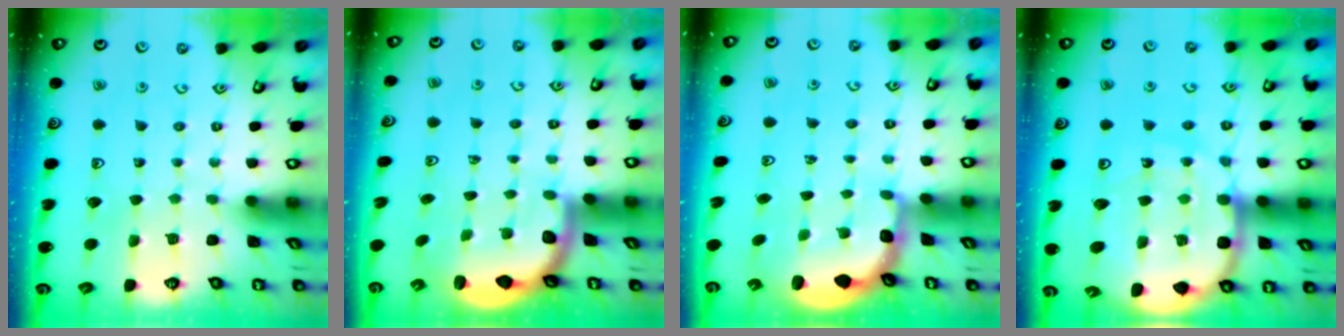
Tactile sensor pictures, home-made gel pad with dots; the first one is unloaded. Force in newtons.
{"total": 2.6, "press": 2.5, "slide": 0.7}
{"total": 2.8, "press": 2.3, "slide": 1.7}
{"total": 16.2, "press": 16.1, "slide": 2.0}